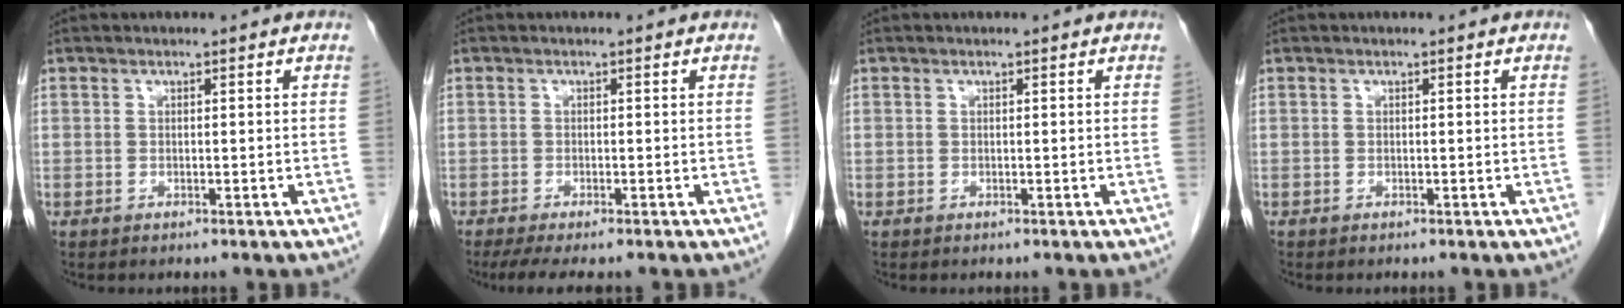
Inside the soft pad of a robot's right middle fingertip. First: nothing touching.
{"total": 5.0, "force": [-3.9, 0.7, 3.0], "torque": [-0.044, -0.012, -0.062]}
{"total": 0.0}
{"total": 0.0}